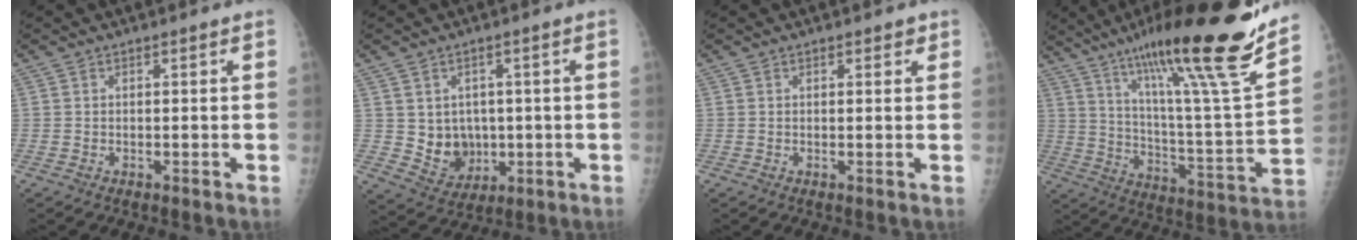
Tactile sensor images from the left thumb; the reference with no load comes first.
{"total": 7.5, "force": [0.3, 6.5, 3.8], "torque": [-0.025, -0.008, 0.024]}
{"total": 1.5, "force": [0.9, 0.7, 0.9], "torque": [-0.002, -0.002, 0.009]}
{"total": 27.2, "force": [19.4, 1.9, 19.0], "torque": [-0.282, -0.089, 0.309]}